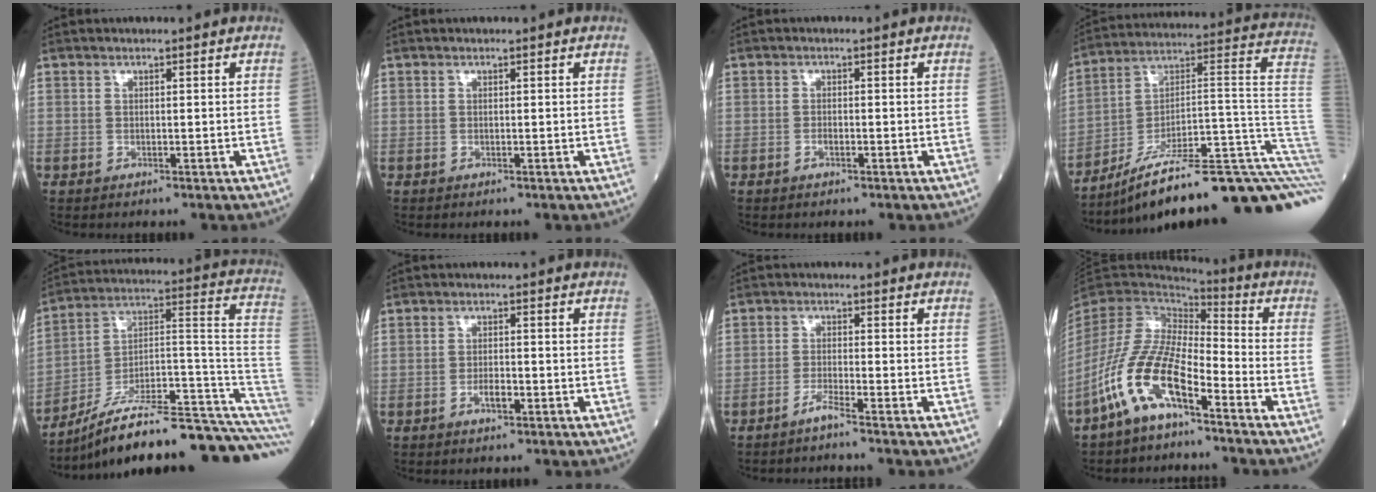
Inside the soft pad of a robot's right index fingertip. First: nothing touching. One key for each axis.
{"total": 0.0}
{"total": 1.1, "fx": -0.5, "fy": 0.4, "fz": 0.9, "tx": -0.016, "ty": 0.002, "tz": -0.009}
{"total": 31.3, "fx": -22.3, "fy": 1.6, "fz": 21.9, "tx": -0.176, "ty": 0.019, "tz": -0.329}
{"total": 25.0, "fx": -20.6, "fy": 1.2, "fz": 14.1, "tx": -0.124, "ty": 0.040, "tz": -0.317}
{"total": 2.3, "fx": -1.1, "fy": 0.7, "fz": 1.9, "tx": -0.031, "ty": 0.003, "tz": -0.017}
{"total": 2.3, "fx": -1.9, "fy": -0.6, "fz": 1.1, "tx": -0.026, "ty": -0.001, "tz": -0.041}
{"total": 12.3, "fx": -6.9, "fy": 3.6, "fz": 9.4, "tx": -0.208, "ty": -0.002, "tz": -0.139}